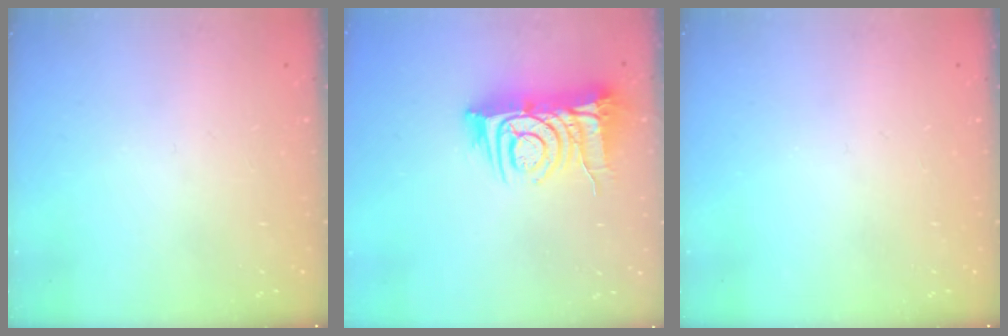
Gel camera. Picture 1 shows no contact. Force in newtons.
{"total": 12.1, "press": 12.1, "slide": 1.1}
{"total": 0.0}